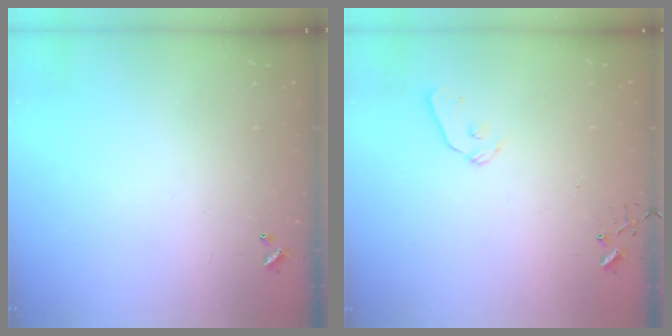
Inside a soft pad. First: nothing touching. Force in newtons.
{"total": 8.7, "press": 8.7, "slide": 0.9}